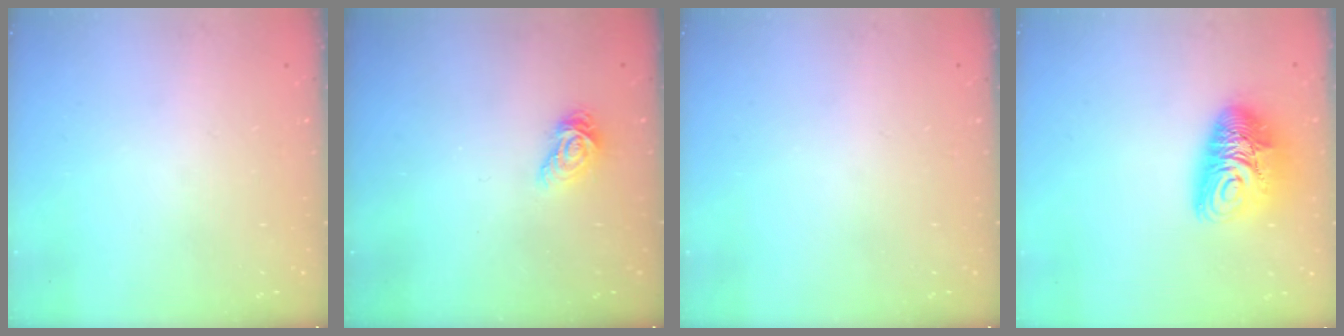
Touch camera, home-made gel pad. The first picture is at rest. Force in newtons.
{"total": 7.1, "press": 7.1, "slide": 0.1}
{"total": 0.0}
{"total": 11.8, "press": 11.8, "slide": 1.3}